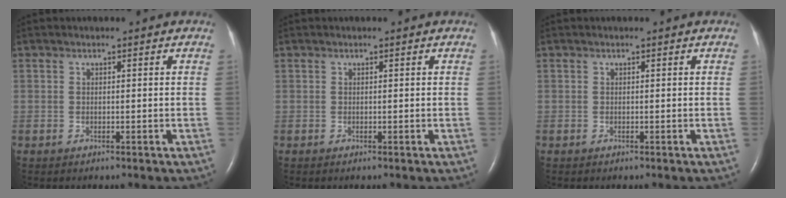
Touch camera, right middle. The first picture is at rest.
{"total": 0.0}
{"total": 0.0}